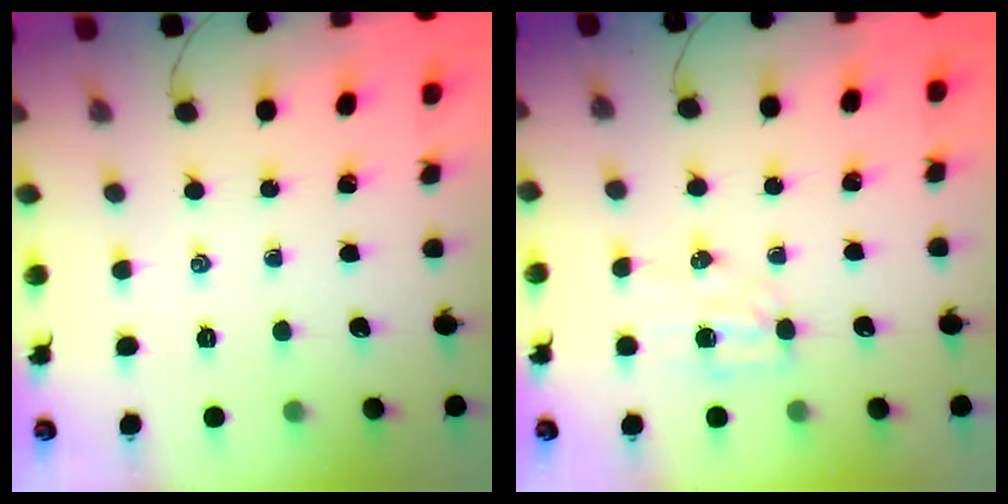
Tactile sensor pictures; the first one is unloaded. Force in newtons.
{"total": 4.6, "press": 4.5, "slide": 1.0}